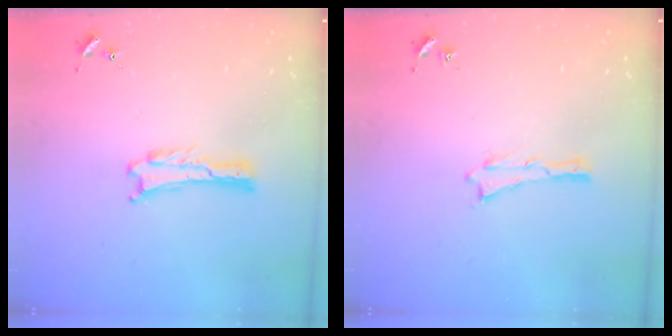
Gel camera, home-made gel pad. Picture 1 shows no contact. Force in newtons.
{"total": 0.0}